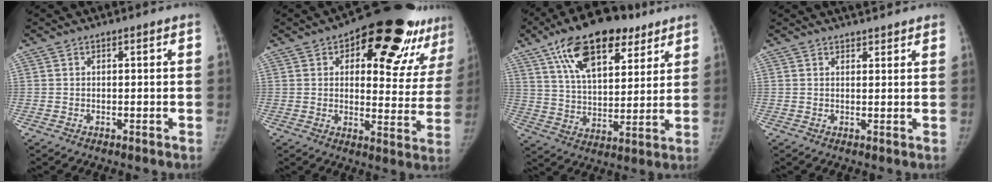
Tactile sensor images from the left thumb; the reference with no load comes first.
{"total": 24.4, "force": [14.1, 10.6, 16.9], "torque": [-0.172, -0.040, 0.179]}
{"total": 20.8, "force": [11.9, 10.0, 13.8], "torque": [-0.198, -0.025, 0.204]}
{"total": 4.5, "force": [3.9, 1.2, 1.8], "torque": [-0.004, 0.000, 0.051]}